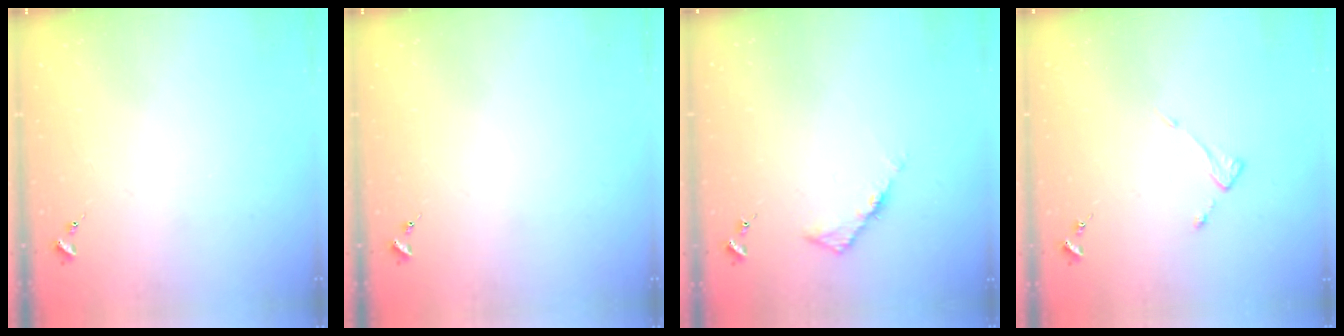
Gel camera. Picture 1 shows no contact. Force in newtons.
{"total": 0.0}
{"total": 4.5, "press": 4.5, "slide": 0.4}
{"total": 3.8, "press": 3.7, "slide": 0.4}